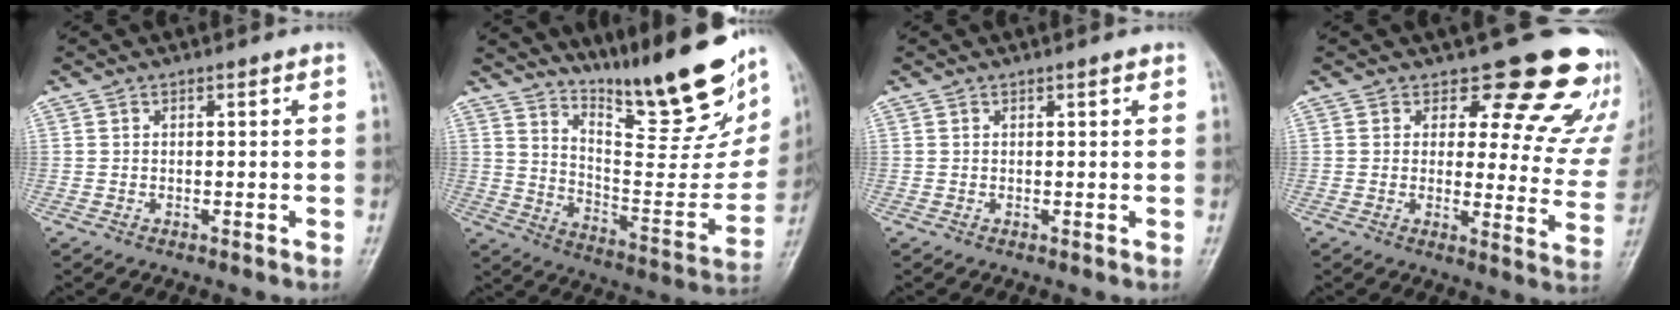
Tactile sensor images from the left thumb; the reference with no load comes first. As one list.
[{"total": 24.3, "force": [17.9, 5.5, 15.6], "torque": [-0.198, -0.115, 0.279]}, {"total": 0.7, "force": [0.5, 0.2, 0.5], "torque": [-0.006, 0.000, 0.005]}, {"total": 17.5, "force": [14.5, 7.1, 6.8], "torque": [-0.022, -0.117, 0.151]}]